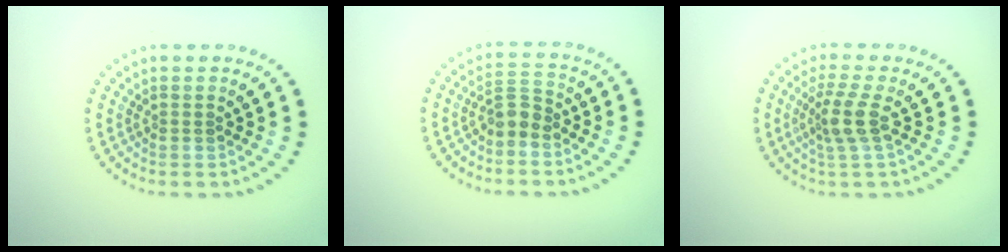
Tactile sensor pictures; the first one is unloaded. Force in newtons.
{"total": 2.2, "press": 1.8, "slide": 1.4}
{"total": 2.9, "press": 2.3, "slide": 1.8}